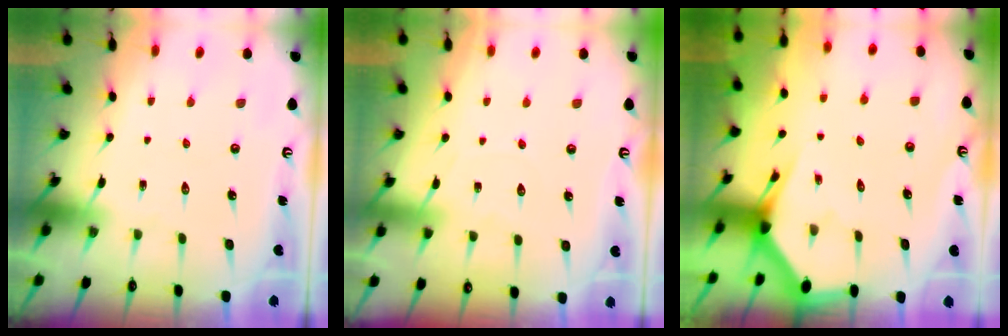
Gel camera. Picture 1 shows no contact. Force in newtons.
{"total": 3.5, "press": 3.5, "slide": 0.6}
{"total": 2.9, "press": 2.9, "slide": 0.1}